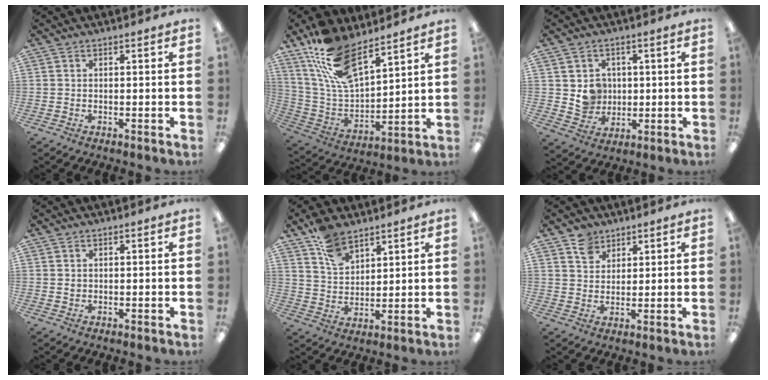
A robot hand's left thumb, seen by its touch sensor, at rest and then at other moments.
{"total": 17.2, "force": [12.1, 7.1, 10.0], "torque": [-0.200, -0.059, 0.223]}
{"total": 6.5, "force": [1.6, 6.1, 1.2], "torque": [-0.014, -0.004, 0.033]}
{"total": 0.8, "force": [0.2, 0.7, 0.3], "torque": [-0.008, 0.005, 0.003]}
{"total": 9.1, "force": [6.5, 4.9, 4.2], "torque": [-0.078, -0.024, 0.121]}
{"total": 5.1, "force": [3.6, 3.6, 0.7], "torque": [-0.005, -0.012, 0.066]}